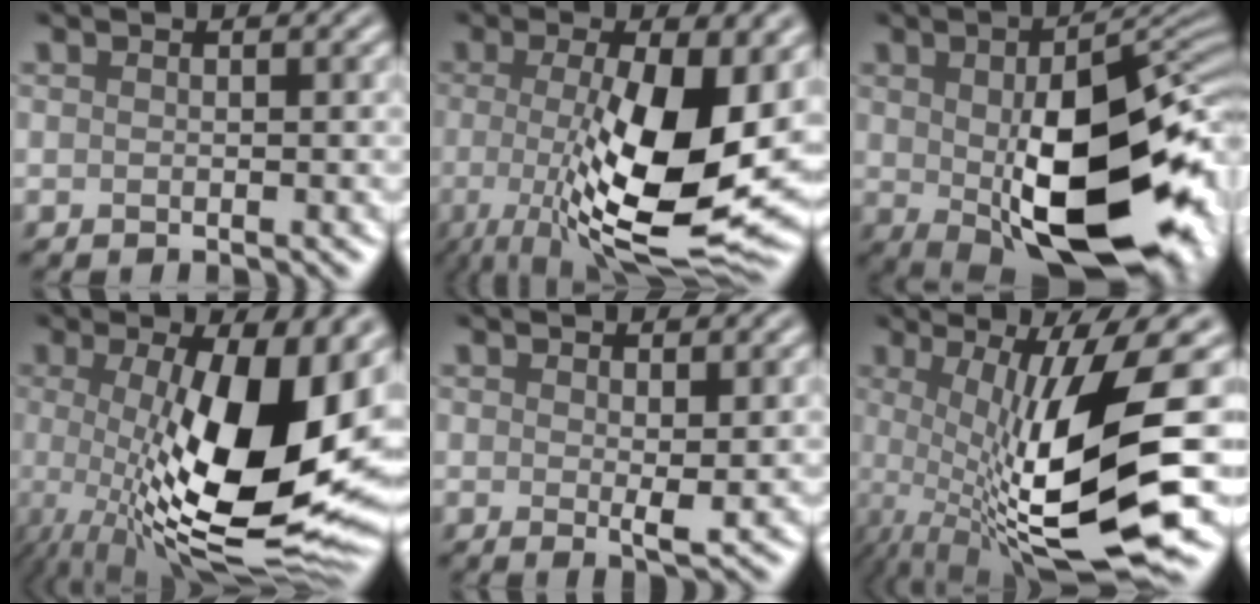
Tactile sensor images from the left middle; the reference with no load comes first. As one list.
[{"total": 12.1, "force": [-0.9, 3.5, 11.5], "torque": [-0.184, -0.025, -0.012]}, {"total": 16.3, "force": [-1.5, 7.5, 14.4], "torque": [-0.213, -0.022, -0.018]}, {"total": 15.0, "force": [-0.5, 5.5, 13.9], "torque": [-0.198, -0.015, -0.010]}, {"total": 1.6, "force": [0.4, 0.1, 1.5], "torque": [-0.023, -0.011, 0.009]}, {"total": 13.1, "force": [-1.4, 2.9, 12.7], "torque": [-0.202, -0.016, -0.014]}]